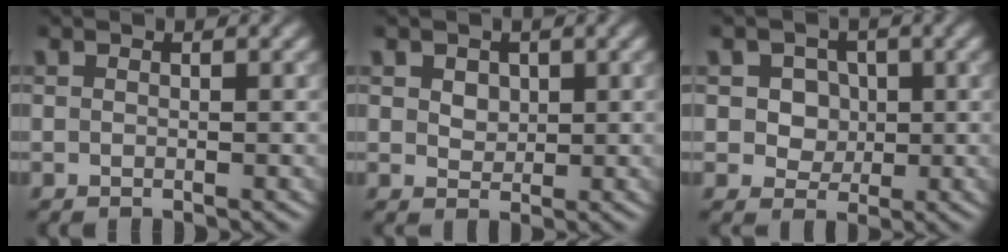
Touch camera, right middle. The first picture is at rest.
{"total": 2.1, "force": [0.9, 1.5, 1.0], "torque": [-0.020, 0.009, 0.014]}
{"total": 4.6, "force": [1.4, 3.8, 2.2], "torque": [-0.028, 0.011, 0.014]}